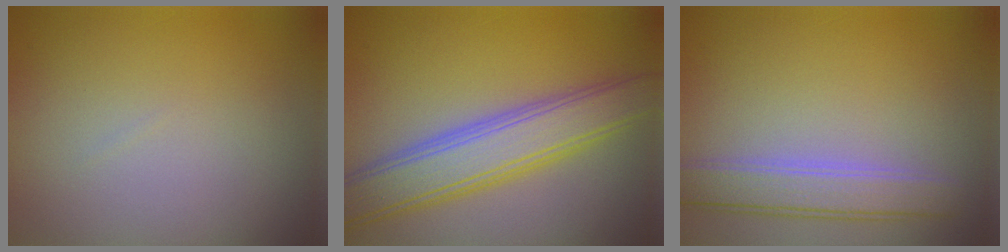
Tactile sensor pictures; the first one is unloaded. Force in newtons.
{"total": 6.3, "press": 6.3, "slide": 0.3}
{"total": 3.7, "press": 3.7, "slide": 0.3}